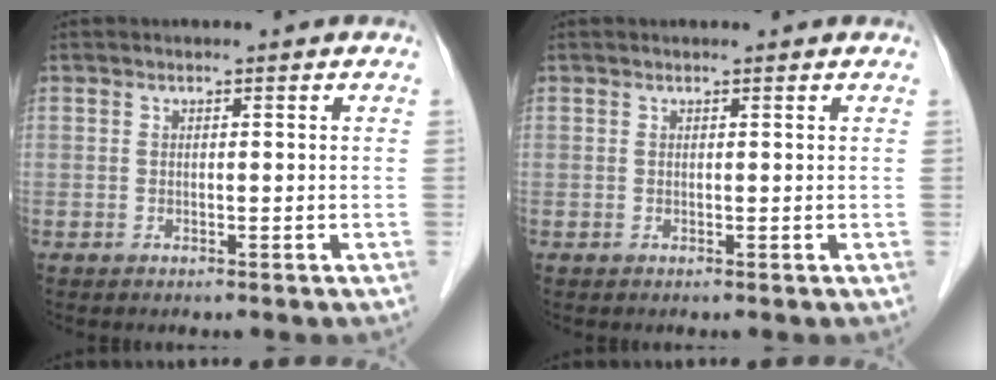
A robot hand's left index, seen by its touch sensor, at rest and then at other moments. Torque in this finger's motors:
{"motor_torque": [0.24, -0.15, 0.00, 0.01]}